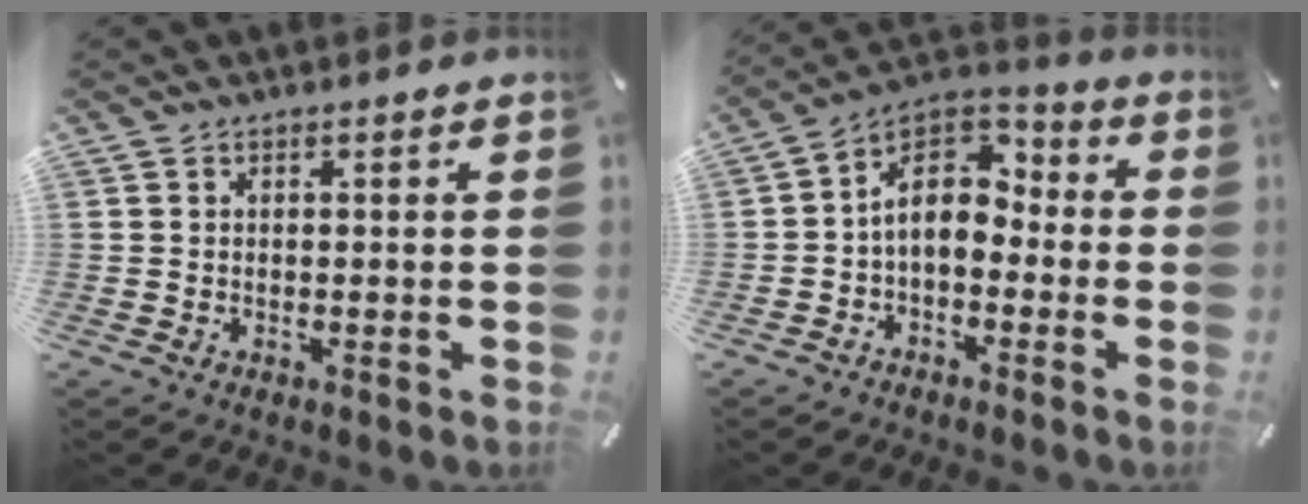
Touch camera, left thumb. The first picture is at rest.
{"total": 9.6, "force": [-0.2, 7.0, 6.6], "torque": [-0.122, 0.006, -0.008]}